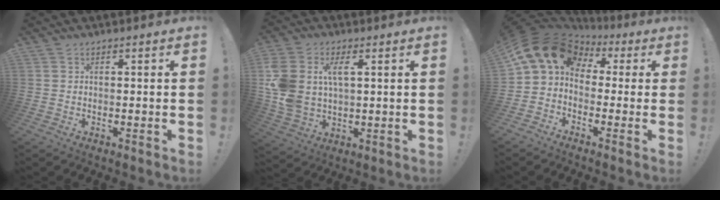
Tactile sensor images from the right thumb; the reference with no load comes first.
{"total": 11.1, "force": [3.6, 7.4, 7.5], "torque": [-0.163, -0.009, 0.069]}
{"total": 10.8, "force": [2.2, 8.2, 6.6], "torque": [-0.125, -0.004, 0.044]}